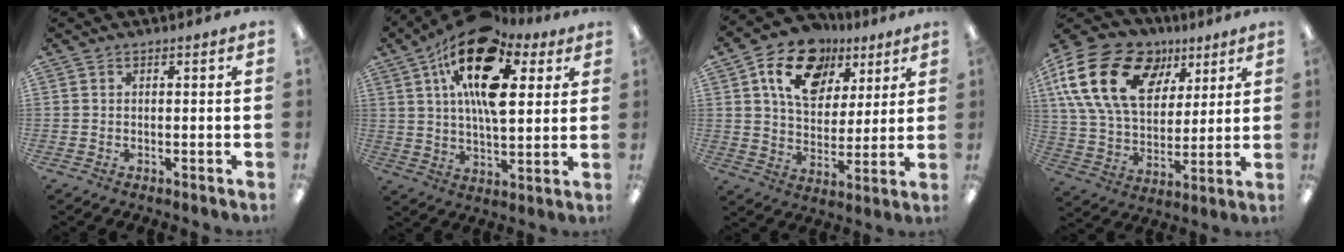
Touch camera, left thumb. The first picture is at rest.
{"total": 20.4, "force": [9.4, 10.4, 14.9], "torque": [-0.255, -0.033, 0.155]}
{"total": 16.0, "force": [8.2, 11.2, 7.9], "torque": [-0.132, -0.025, 0.153]}
{"total": 22.4, "force": [9.5, 15.1, 13.7], "torque": [-0.266, -0.023, 0.172]}